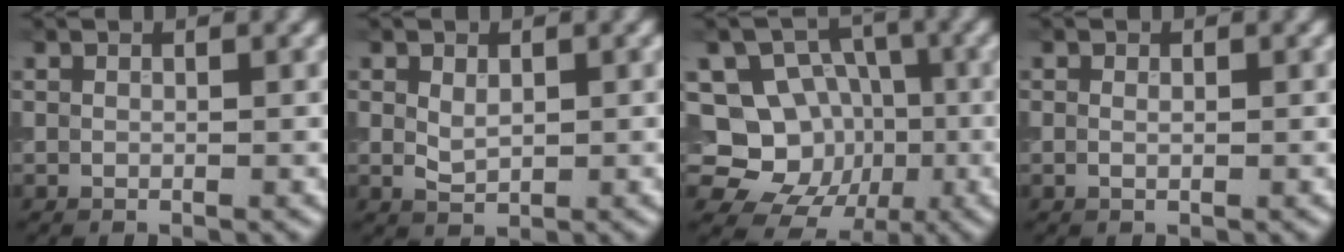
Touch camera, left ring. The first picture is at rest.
{"total": 1.7, "force": [0.5, 1.2, 1.2], "torque": [-0.022, -0.002, 0.012]}
{"total": 11.6, "force": [-1.6, 10.7, 4.2], "torque": [-0.068, 0.026, -0.047]}
{"total": 0.6, "force": [0.1, 0.3, 0.5], "torque": [-0.011, 0.000, 0.002]}